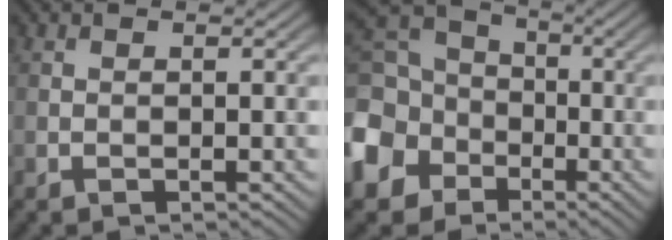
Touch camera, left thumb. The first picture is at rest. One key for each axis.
{"total": 12.4, "fx": -3.8, "fy": 10.4, "fz": 5.5, "tx": -0.189, "ty": -0.031, "tz": -0.089}